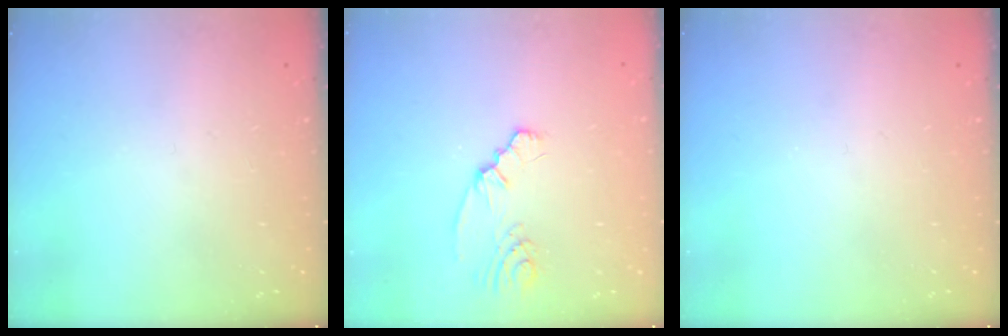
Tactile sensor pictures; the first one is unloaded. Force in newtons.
{"total": 2.3, "press": 2.3, "slide": 0.5}
{"total": 0.0}